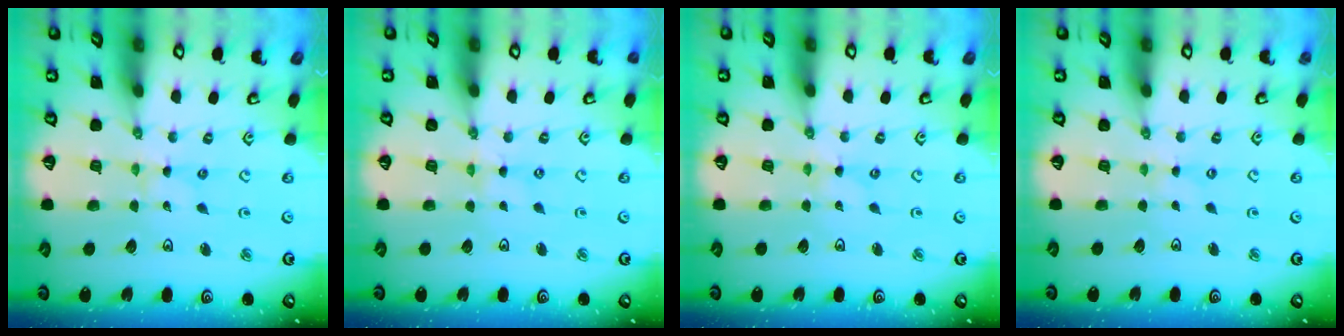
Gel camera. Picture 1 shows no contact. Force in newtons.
{"total": 0.0}
{"total": 0.0}
{"total": 0.0}